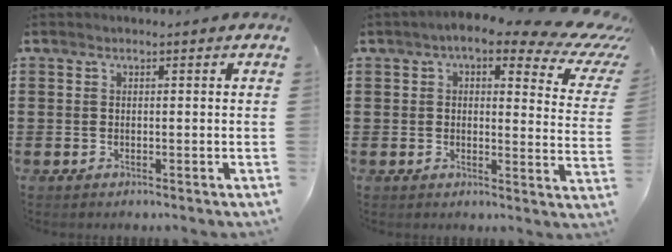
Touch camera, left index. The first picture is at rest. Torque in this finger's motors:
{"motor_torque": [2.14, 0.00, 0.12, -0.08]}